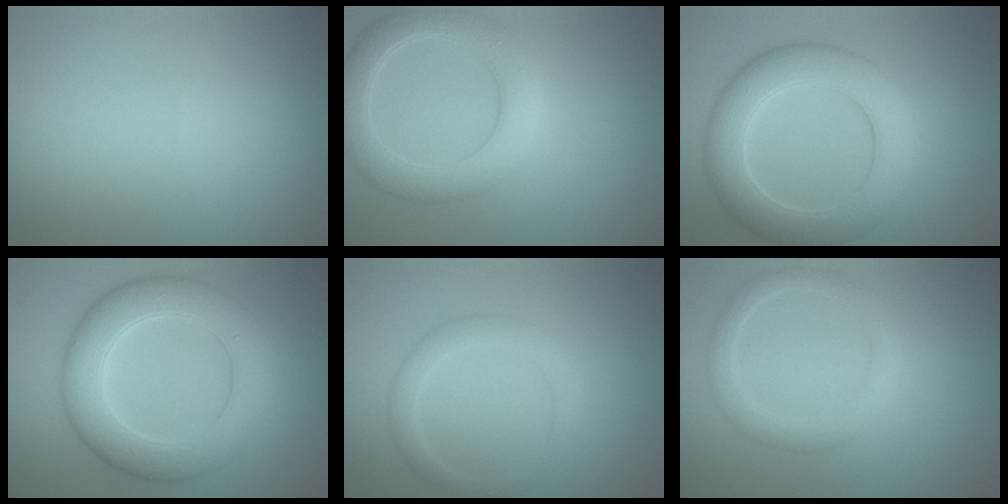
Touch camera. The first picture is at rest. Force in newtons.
{"total": 4.8, "press": 4.8, "slide": 0.2}
{"total": 6.9, "press": 6.9, "slide": 0.3}
{"total": 7.5, "press": 7.5, "slide": 0.2}
{"total": 2.2, "press": 2.2, "slide": 0.0}
{"total": 2.5, "press": 2.5, "slide": 0.1}